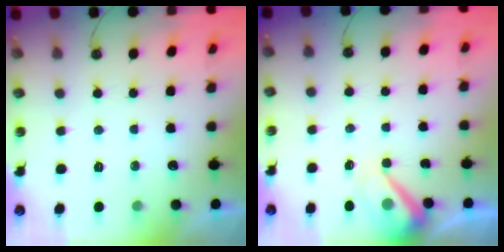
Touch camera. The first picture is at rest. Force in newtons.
{"total": 8.5, "press": 8.5, "slide": 0.9}